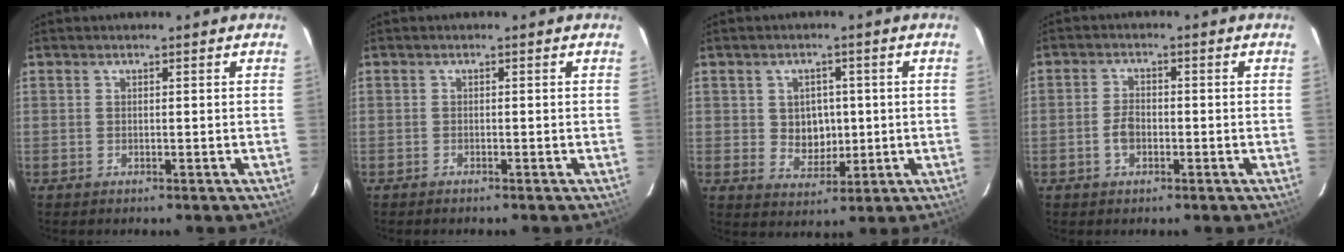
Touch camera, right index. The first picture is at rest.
{"total": 0.7, "force": [-0.6, 0.0, 0.2], "torque": [-0.002, -0.002, -0.012]}
{"total": 5.7, "force": [0.4, 5.1, 2.5], "torque": [-0.044, 0.005, 0.018]}
{"total": 3.3, "force": [-1.1, 2.1, 2.3], "torque": [-0.047, 0.004, -0.019]}